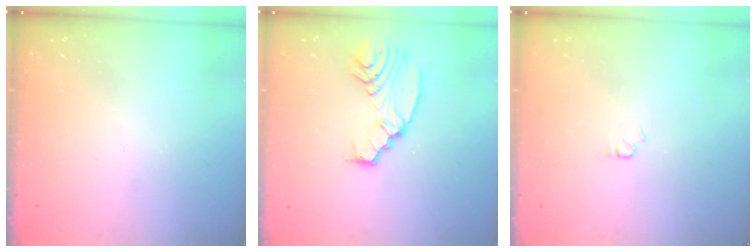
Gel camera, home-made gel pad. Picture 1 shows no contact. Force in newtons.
{"total": 8.3, "press": 8.3, "slide": 0.8}
{"total": 1.5, "press": 1.4, "slide": 0.3}